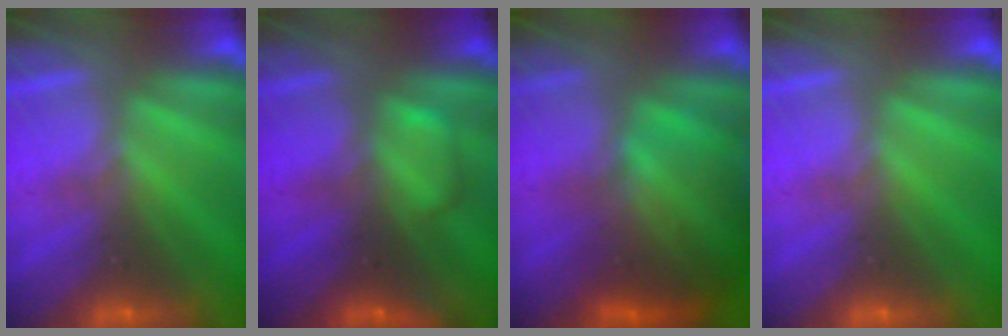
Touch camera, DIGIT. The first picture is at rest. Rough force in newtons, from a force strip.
{"total": 2.3}
{"total": 8.1}
{"total": 0.0}